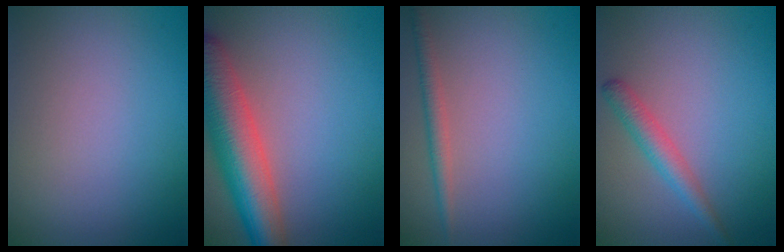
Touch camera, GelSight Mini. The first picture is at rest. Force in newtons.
{"total": 7.9, "press": 7.9, "slide": 0.5}
{"total": 1.7, "press": 1.7, "slide": 0.1}
{"total": 2.3, "press": 2.3, "slide": 0.1}